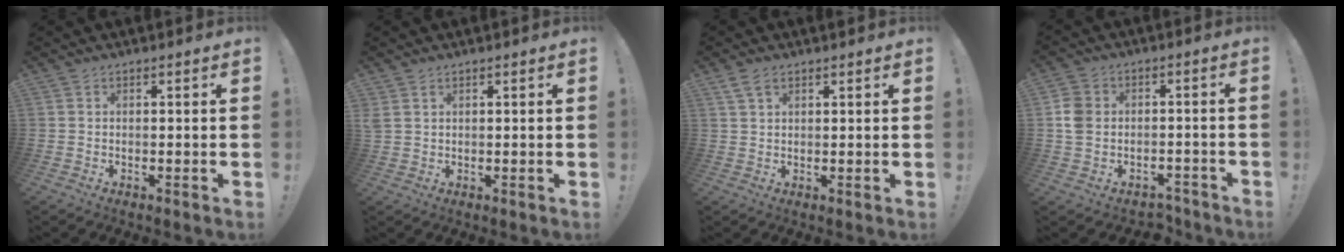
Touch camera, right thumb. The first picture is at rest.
{"total": 2.2, "force": [1.2, 1.5, 1.2], "torque": [-0.029, 0.002, 0.026]}
{"total": 3.7, "force": [2.3, 1.7, 2.4], "torque": [-0.044, -0.004, 0.044]}
{"total": 8.2, "force": [-1.8, 7.2, 3.6], "torque": [-0.065, 0.023, -0.022]}